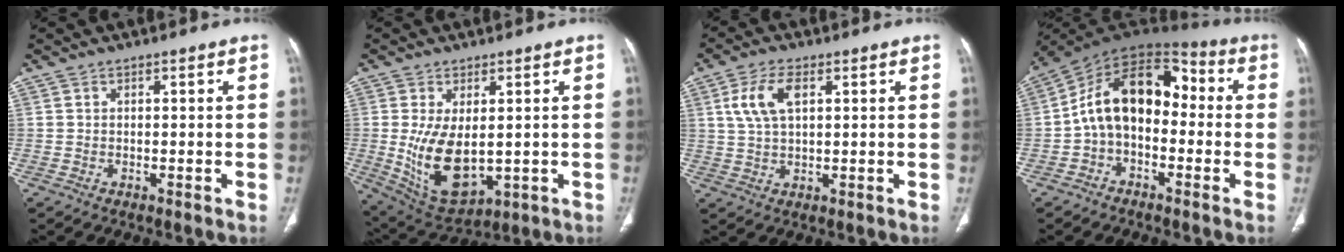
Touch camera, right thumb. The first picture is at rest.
{"total": 12.4, "force": [-0.5, 6.6, 10.5], "torque": [-0.185, -0.017, 0.020]}
{"total": 7.3, "force": [2.4, 3.7, 5.8], "torque": [-0.125, 0.003, 0.051]}
{"total": 14.6, "force": [-1.2, 9.5, 11.1], "torque": [-0.161, 0.059, -0.035]}